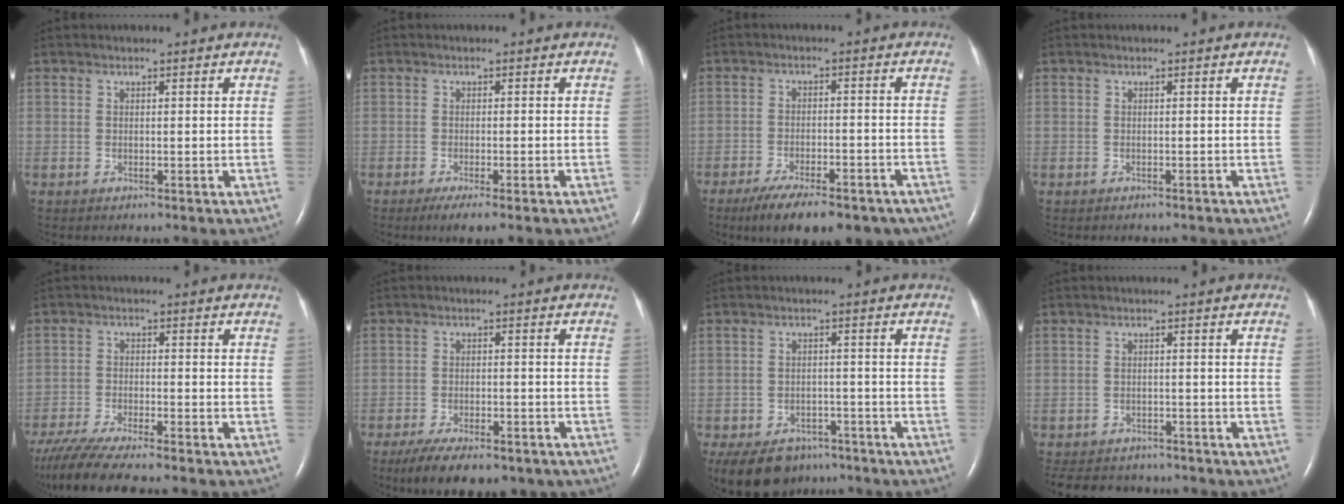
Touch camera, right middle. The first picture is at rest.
{"total": 4.0, "force": [-2.7, -0.1, 2.8], "torque": [-0.040, -0.011, -0.040]}
{"total": 15.9, "force": [-12.4, 5.0, 8.6], "torque": [-0.114, 0.001, -0.172]}
{"total": 1.4, "force": [-1.3, 0.4, 0.3], "torque": [-0.009, -0.003, -0.016]}
{"total": 10.5, "force": [-9.0, 0.3, 5.5], "torque": [-0.091, -0.026, -0.146]}
{"total": 12.7, "force": [-9.5, 4.6, 7.1], "torque": [-0.114, -0.007, -0.135]}
{"total": 11.9, "force": [-8.5, 7.2, 4.1], "torque": [-0.098, -0.006, -0.116]}
{"total": 10.2, "force": [-8.9, 4.2, 2.7], "torque": [-0.059, -0.001, -0.114]}